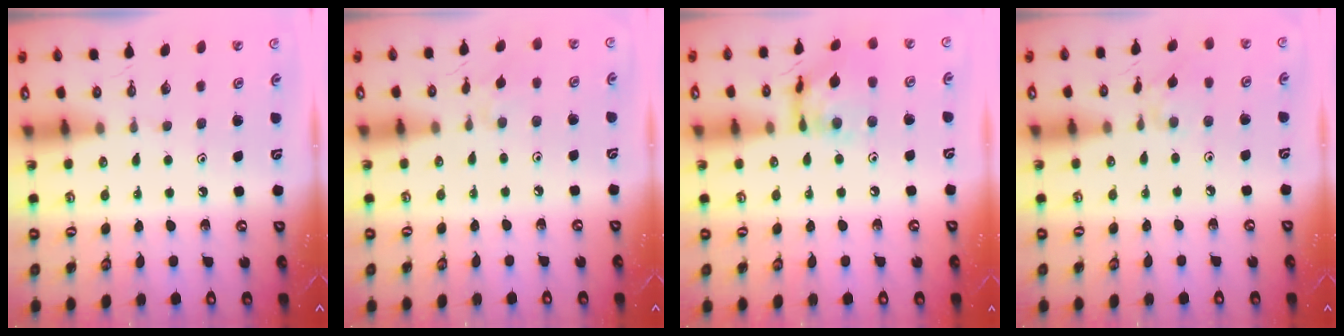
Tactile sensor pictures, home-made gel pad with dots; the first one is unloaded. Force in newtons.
{"total": 2.1, "press": 2.1, "slide": 0.4}
{"total": 11.8, "press": 11.8, "slide": 0.6}
{"total": 4.1, "press": 4.1, "slide": 0.4}